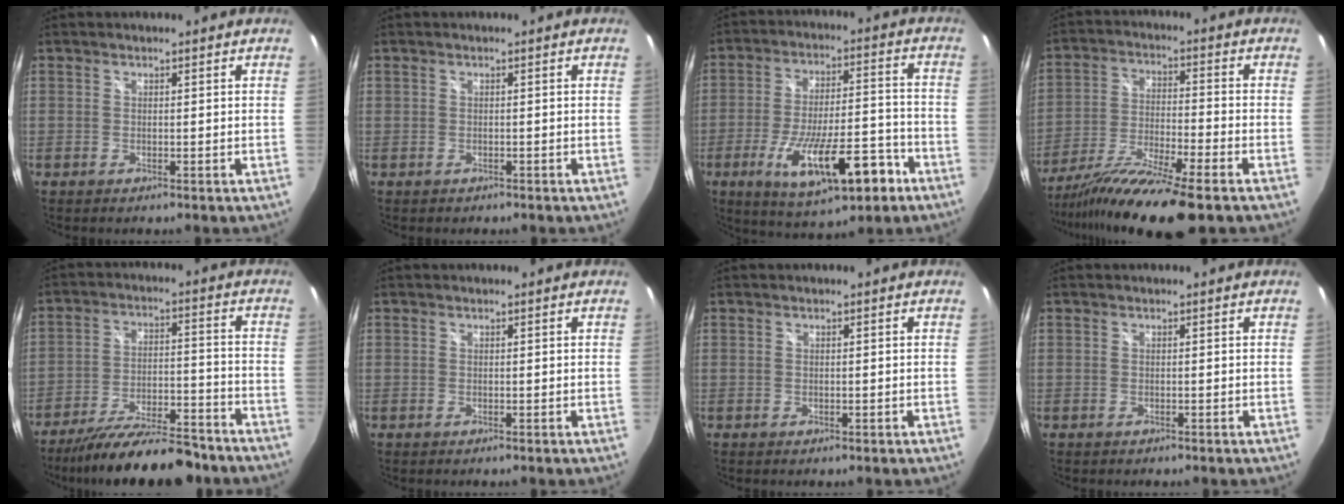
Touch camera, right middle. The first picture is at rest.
{"total": 0.7, "force": [-0.4, 0.6, 0.1], "torque": [-0.003, -0.003, -0.004]}
{"total": 17.4, "force": [-8.7, 5.6, 14.0], "torque": [-0.247, -0.017, -0.126]}
{"total": 15.8, "force": [-12.4, 0.2, 9.8], "torque": [-0.195, -0.045, -0.220]}
{"total": 18.5, "force": [-15.7, 3.7, 9.0], "torque": [-0.164, -0.025, -0.236]}
{"total": 0.0}
{"total": 0.0}
{"total": 0.0}